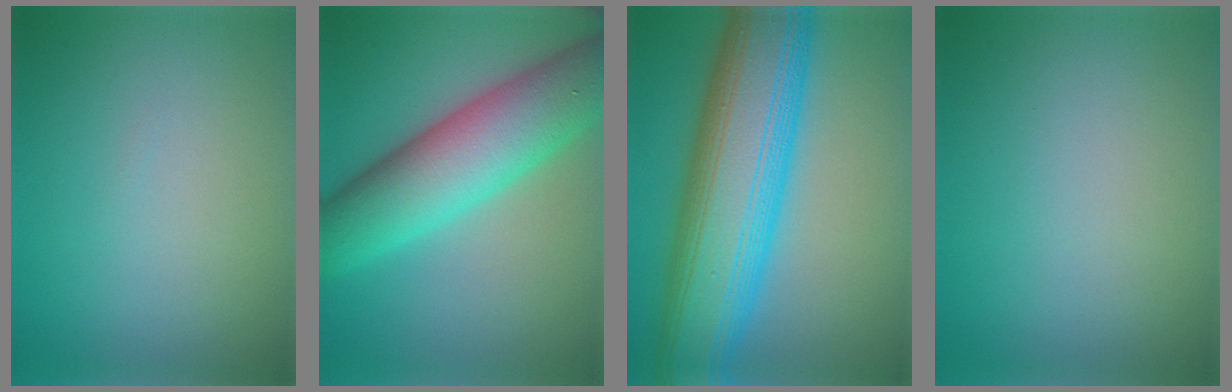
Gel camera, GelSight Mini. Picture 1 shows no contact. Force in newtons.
{"total": 10.6, "press": 10.6, "slide": 0.2}
{"total": 14.4, "press": 14.4, "slide": 0.1}
{"total": 0.0}